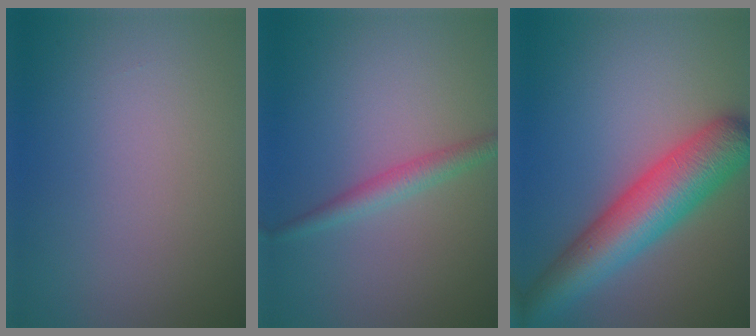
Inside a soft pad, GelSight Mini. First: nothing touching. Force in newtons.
{"total": 2.1, "press": 2.1, "slide": 0.0}
{"total": 8.7, "press": 8.7, "slide": 0.4}